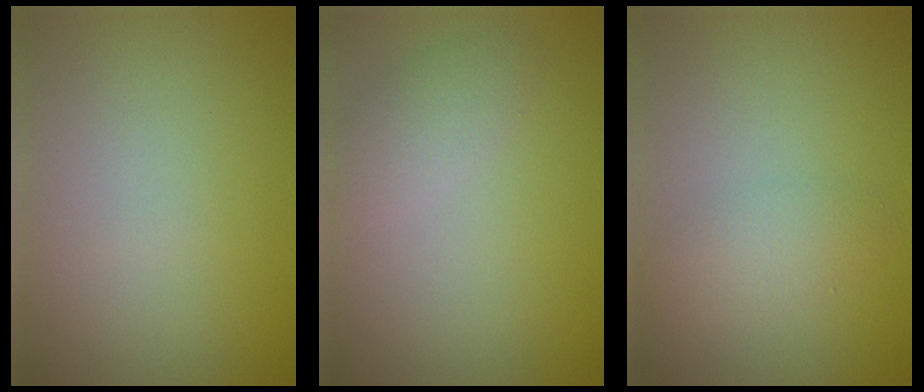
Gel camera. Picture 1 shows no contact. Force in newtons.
{"total": 2.0, "press": 2.0, "slide": 0.0}
{"total": 2.3, "press": 2.3, "slide": 0.1}